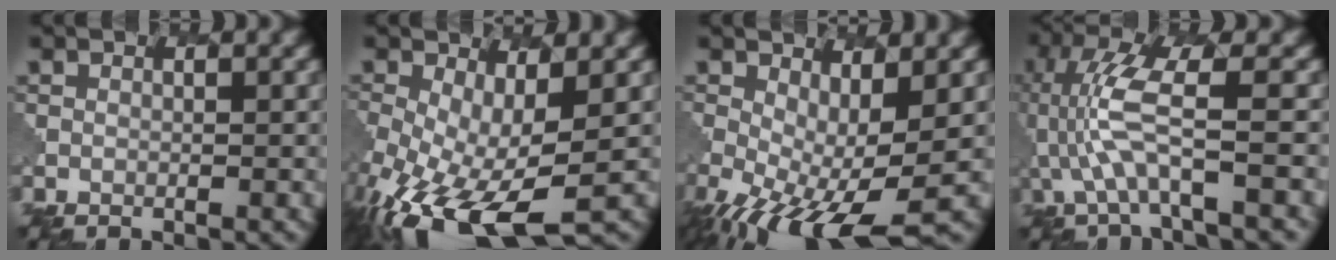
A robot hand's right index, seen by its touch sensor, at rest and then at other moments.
{"total": 11.1, "force": [-4.1, 4.7, 9.2], "torque": [-0.199, -0.053, -0.058]}
{"total": 9.6, "force": [-3.2, 3.6, 8.4], "torque": [-0.167, -0.032, -0.044]}
{"total": 5.4, "force": [-0.7, 0.8, 5.3], "torque": [-0.127, 0.008, -0.008]}